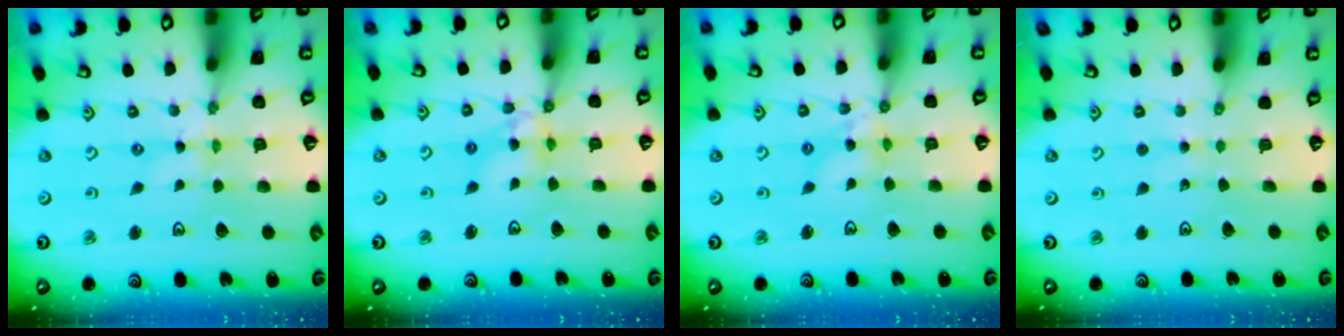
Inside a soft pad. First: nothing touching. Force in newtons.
{"total": 8.4, "press": 8.3, "slide": 0.6}
{"total": 5.7, "press": 5.7, "slide": 0.3}
{"total": 2.5, "press": 2.5, "slide": 0.3}